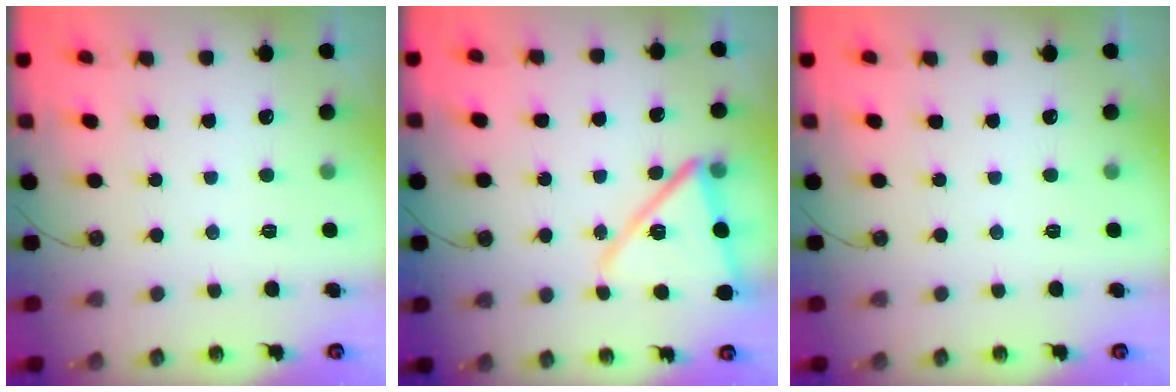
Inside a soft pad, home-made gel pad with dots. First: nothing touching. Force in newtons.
{"total": 14.3, "press": 14.2, "slide": 1.0}
{"total": 0.0}